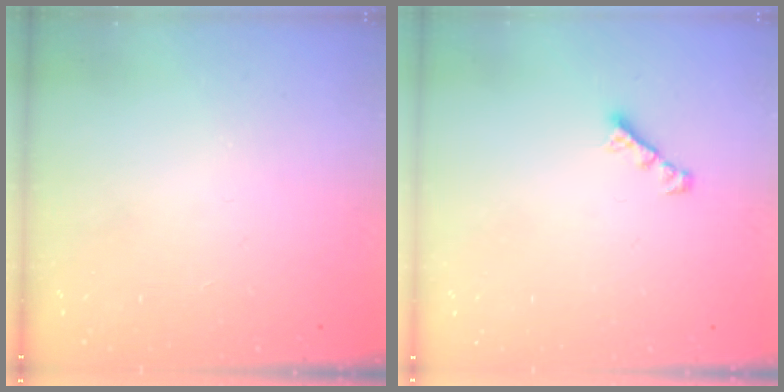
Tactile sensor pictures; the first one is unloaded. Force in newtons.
{"total": 1.7, "press": 1.6, "slide": 0.5}